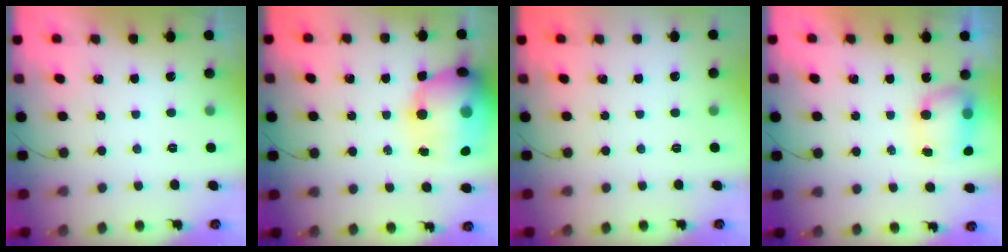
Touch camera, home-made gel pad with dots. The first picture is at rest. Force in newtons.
{"total": 21.0, "press": 20.7, "slide": 3.6}
{"total": 0.0}
{"total": 8.2, "press": 8.1, "slide": 1.4}